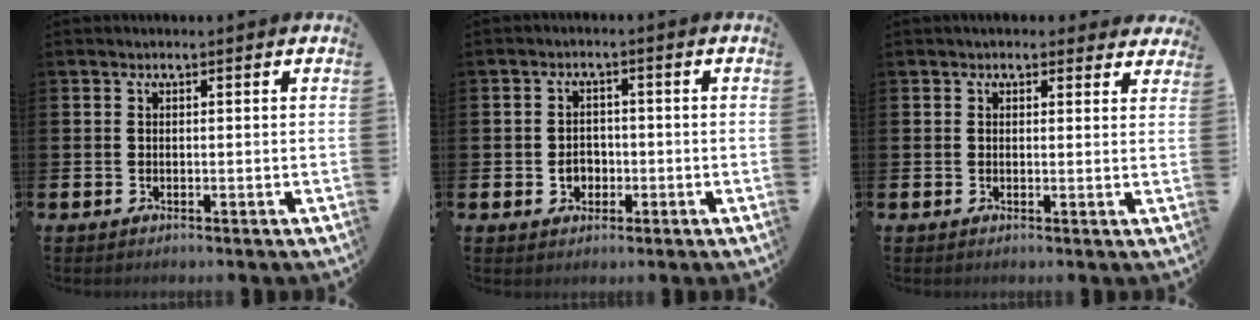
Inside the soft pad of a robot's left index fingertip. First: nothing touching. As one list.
[{"total": 2.7, "force": [-0.8, 2.3, 1.2], "torque": [-0.007, -0.004, -0.023]}, {"total": 2.0, "force": [1.9, 0.7, 0.1], "torque": [0.006, -0.005, 0.031]}]